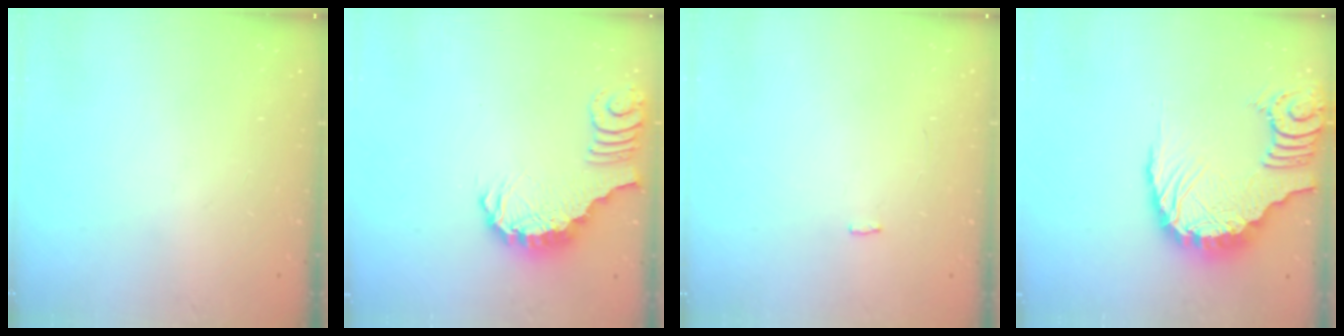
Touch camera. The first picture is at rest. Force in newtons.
{"total": 2.7, "press": 2.7, "slide": 0.5}
{"total": 2.0, "press": 2.0, "slide": 0.3}
{"total": 8.0, "press": 7.9, "slide": 1.1}